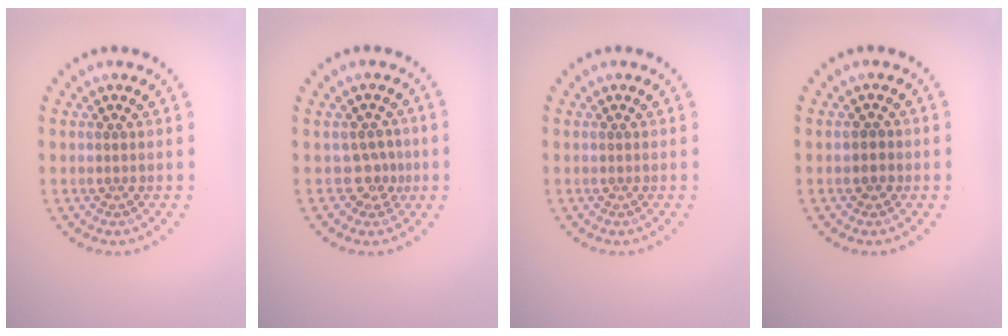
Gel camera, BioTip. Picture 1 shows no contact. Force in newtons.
{"total": 2.2, "press": 1.4, "slide": 1.7}
{"total": 0.0}
{"total": 1.3, "press": 1.2, "slide": 0.5}